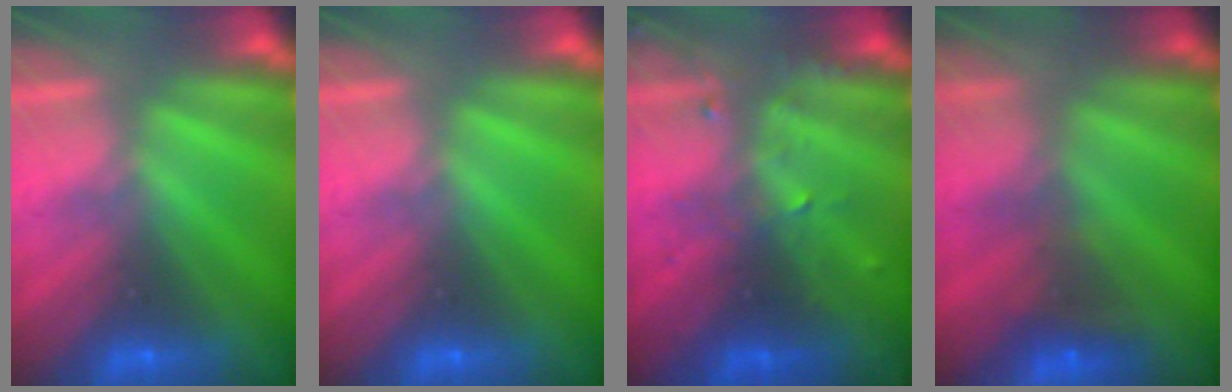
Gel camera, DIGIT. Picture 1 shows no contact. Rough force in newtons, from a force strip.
{"total": 0.0}
{"total": 3.5}
{"total": 5.3}